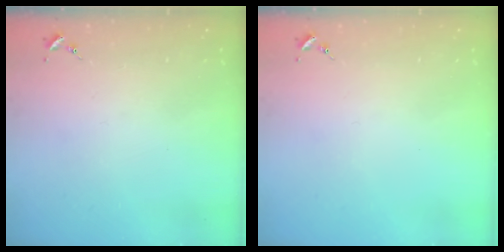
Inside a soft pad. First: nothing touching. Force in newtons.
{"total": 0.0}